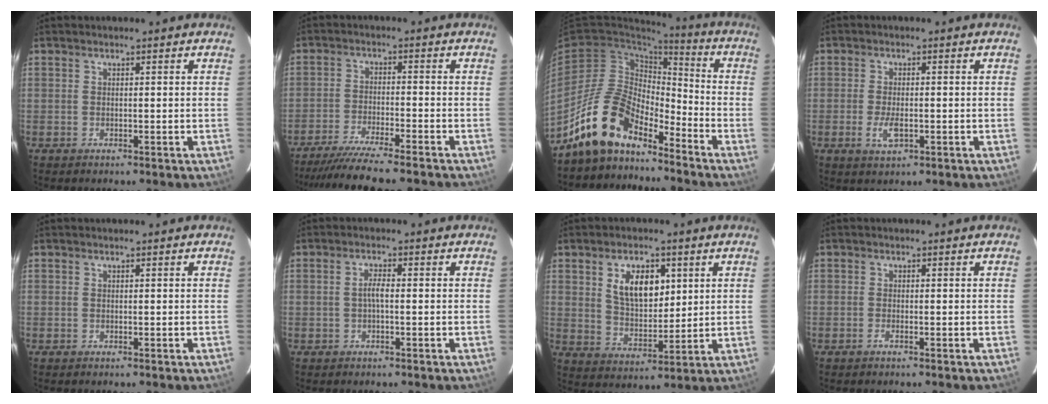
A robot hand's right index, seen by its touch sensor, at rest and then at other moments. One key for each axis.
{"total": 11.6, "fx": -10.4, "fy": 0.1, "fz": 5.3, "tx": -0.122, "ty": -0.023, "tz": -0.174}
{"total": 14.1, "fx": -11.4, "fy": 5.3, "fz": 6.3, "tx": -0.124, "ty": 0.014, "tz": -0.221}
{"total": 4.1, "fx": -1.3, "fy": 1.7, "fz": 3.5, "tx": -0.074, "ty": -0.006, "tz": -0.023}
{"total": 0.0}
{"total": 2.0, "fx": -0.3, "fy": 0.4, "fz": 1.9, "tx": -0.038, "ty": 0.006, "tz": -0.007}
{"total": 9.8, "fx": 3.5, "fy": 5.4, "fz": 7.3, "tx": -0.130, "ty": 0.007, "tz": 0.072}
{"total": 0.9, "fx": -0.6, "fy": -0.1, "fz": 0.7, "tx": -0.014, "ty": 0.001, "tz": -0.012}